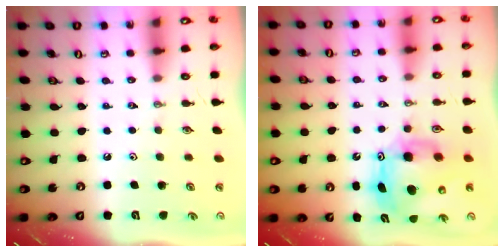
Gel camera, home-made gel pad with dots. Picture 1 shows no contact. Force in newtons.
{"total": 11.8, "press": 11.8, "slide": 0.5}